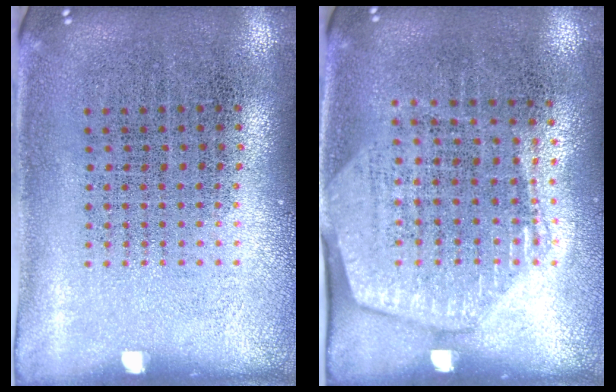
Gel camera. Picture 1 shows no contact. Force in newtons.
{"total": 1.5, "press": 1.4, "slide": 0.7}